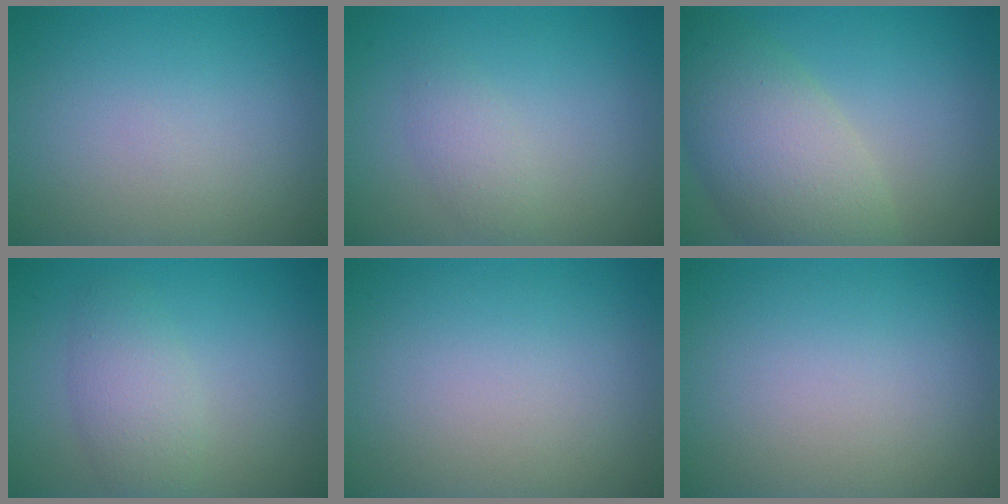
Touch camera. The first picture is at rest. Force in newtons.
{"total": 1.7, "press": 1.7, "slide": 0.1}
{"total": 7.7, "press": 7.7, "slide": 0.3}
{"total": 3.1, "press": 3.1, "slide": 0.1}
{"total": 0.0}
{"total": 0.0}